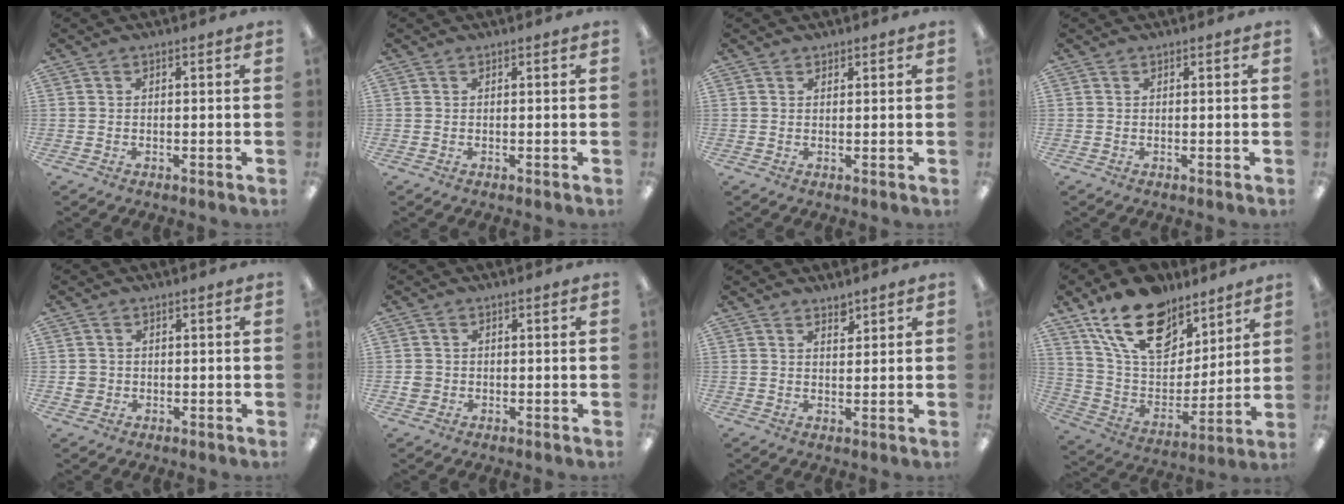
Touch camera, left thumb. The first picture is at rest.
{"total": 0.0}
{"total": 0.9, "force": [0.8, 0.4, 0.0], "torque": [0.000, -0.001, 0.017]}
{"total": 0.0}
{"total": 2.4, "force": [-0.1, 2.3, 0.5], "torque": [-0.010, 0.003, -0.001]}
{"total": 2.0, "force": [-0.2, 1.9, 0.5], "torque": [-0.010, 0.005, -0.005]}
{"total": 2.5, "force": [2.2, 0.9, 0.6], "torque": [0.011, -0.021, 0.036]}
{"total": 19.8, "force": [13.8, 10.6, 9.5], "torque": [-0.179, -0.073, 0.251]}